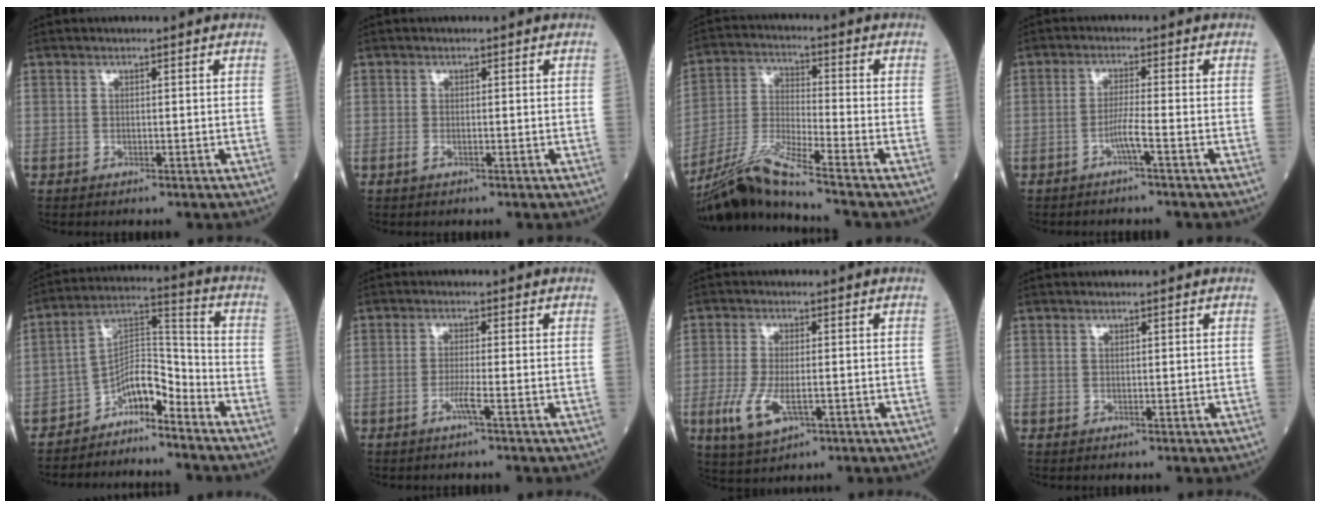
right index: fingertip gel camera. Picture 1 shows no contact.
{"total": 0.7, "force": [-0.4, 0.2, 0.6], "torque": [-0.015, -0.001, -0.006]}
{"total": 10.8, "force": [-9.2, -1.9, 5.4], "torque": [-0.114, -0.019, -0.176]}
{"total": 2.7, "force": [-1.4, -0.7, 2.2], "torque": [-0.044, -0.002, -0.030]}
{"total": 7.5, "force": [-6.1, 2.1, 3.8], "torque": [-0.066, 0.035, -0.110]}
{"total": 2.1, "force": [-1.1, -0.6, 1.8], "torque": [-0.037, -0.004, -0.025]}
{"total": 6.8, "force": [-2.2, 2.6, 5.9], "torque": [-0.127, -0.016, -0.033]}
{"total": 0.0}